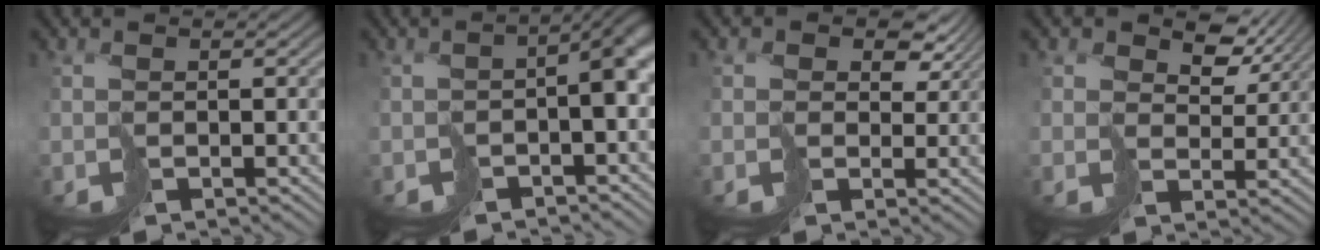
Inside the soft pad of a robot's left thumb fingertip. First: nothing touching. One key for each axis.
{"total": 5.2, "fx": -2.0, "fy": 2.2, "fz": 4.3, "tx": -0.061, "ty": -0.009, "tz": -0.028}
{"total": 4.3, "fx": 2.3, "fy": 3.3, "fz": 1.5, "tx": -0.027, "ty": -0.005, "tz": 0.043}
{"total": 4.7, "fx": 3.5, "fy": 2.7, "fz": 1.4, "tx": -0.031, "ty": 0.000, "tz": 0.067}